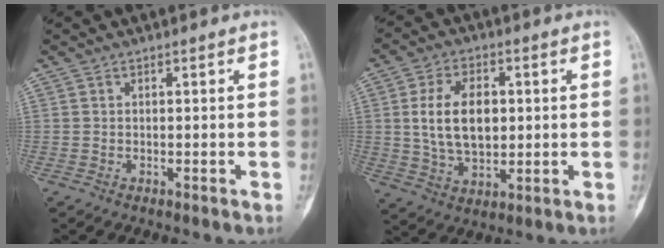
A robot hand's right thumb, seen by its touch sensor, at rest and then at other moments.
{"total": 11.9, "force": [1.4, 7.3, 9.2], "torque": [-0.149, -0.002, 0.031]}